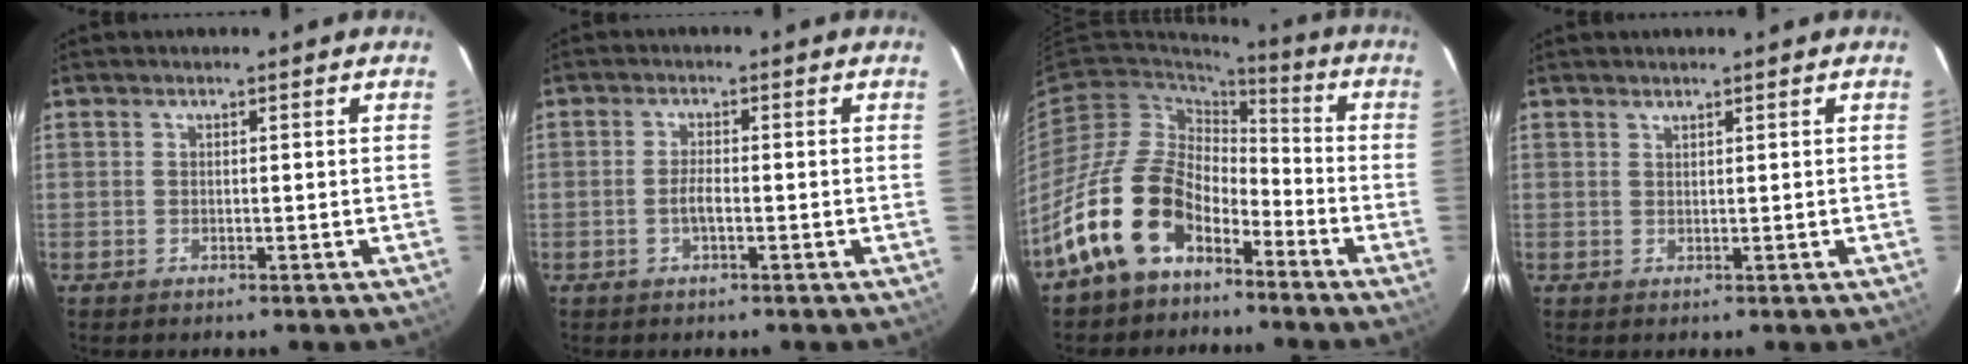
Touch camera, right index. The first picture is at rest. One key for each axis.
{"total": 0.8, "fx": -0.3, "fy": 0.3, "fz": 0.7, "tx": -0.014, "ty": -0.001, "tz": -0.006}
{"total": 16.4, "fx": -9.8, "fy": 9.8, "fz": 8.8, "tx": -0.177, "ty": 0.017, "tz": -0.177}
{"total": 0.6, "fx": 0.6, "fy": 0.0, "fz": 0.1, "tx": -0.003, "ty": 0.000, "tz": 0.012}